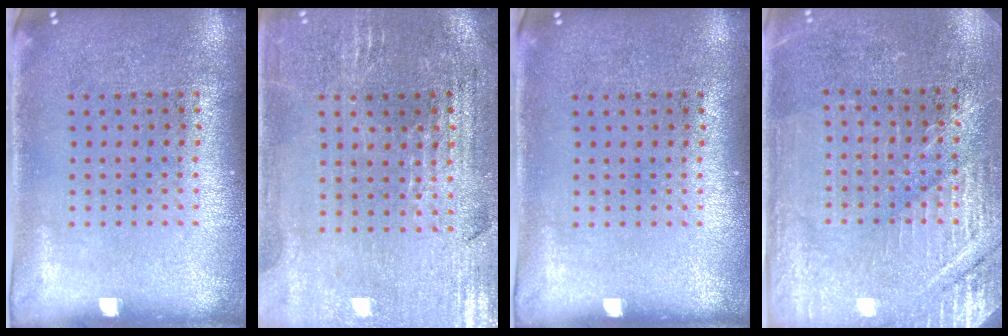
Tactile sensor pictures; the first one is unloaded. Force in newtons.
{"total": 1.3, "press": 1.3, "slide": 0.3}
{"total": 0.0}
{"total": 3.1, "press": 3.0, "slide": 0.4}